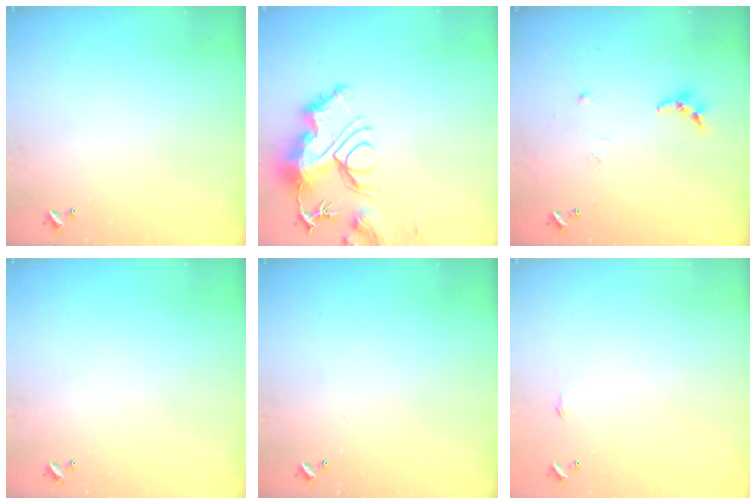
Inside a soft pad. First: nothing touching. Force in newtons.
{"total": 14.1, "press": 14.1, "slide": 1.4}
{"total": 6.6, "press": 6.5, "slide": 0.6}
{"total": 0.0}
{"total": 0.0}
{"total": 0.6, "press": 0.6, "slide": 0.2}